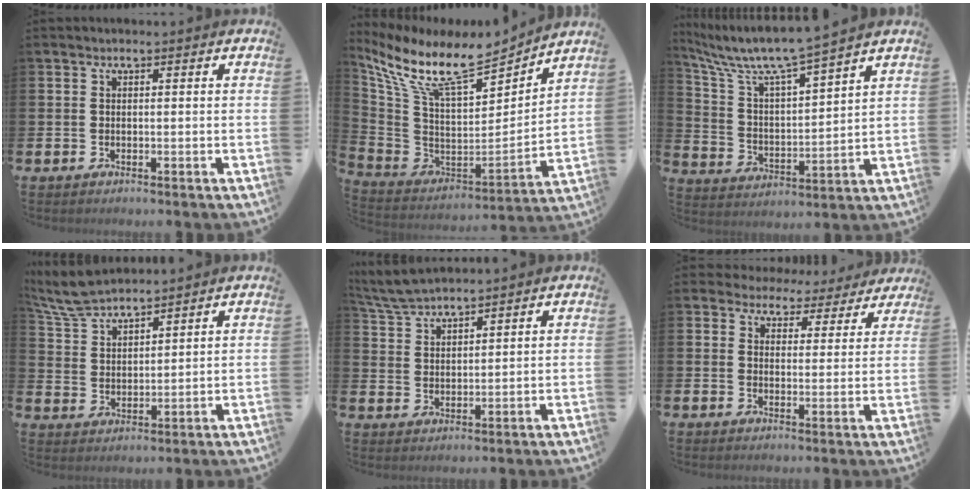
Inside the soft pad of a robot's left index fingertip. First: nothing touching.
{"total": 11.7, "force": [9.5, 3.1, 5.9], "torque": [-0.160, -0.061, 0.166]}
{"total": 8.2, "force": [7.6, 0.4, 3.3], "torque": [-0.098, -0.052, 0.126]}
{"total": 6.8, "force": [6.5, 1.1, 1.7], "torque": [-0.064, -0.021, 0.120]}
{"total": 4.9, "force": [4.8, 0.4, 0.9], "torque": [-0.039, -0.016, 0.089]}
{"total": 3.9, "force": [3.4, 1.9, 0.1], "torque": [-0.009, -0.027, 0.055]}